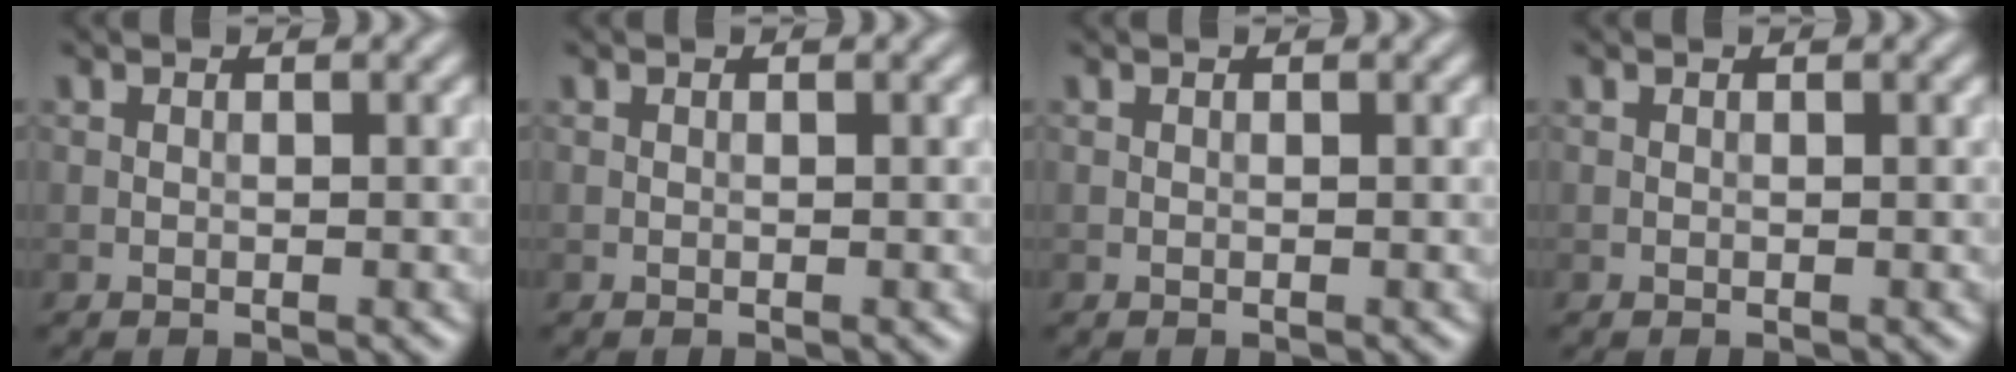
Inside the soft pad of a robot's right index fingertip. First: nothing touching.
{"total": 0.0}
{"total": 0.0}
{"total": 0.0}